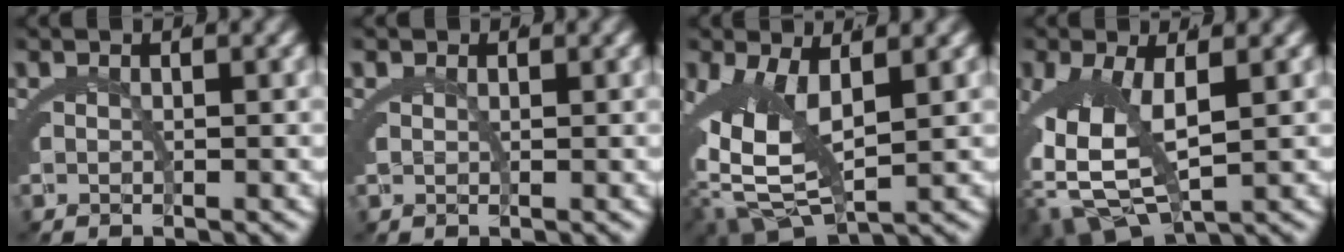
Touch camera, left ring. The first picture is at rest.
{"total": 1.0, "force": [0.8, 0.6, 0.3], "torque": [-0.013, -0.007, 0.021]}
{"total": 9.8, "force": [-1.0, 6.1, 7.7], "torque": [-0.176, -0.051, 0.007]}
{"total": 9.8, "force": [-2.0, 5.9, 7.5], "torque": [-0.173, -0.053, -0.007]}